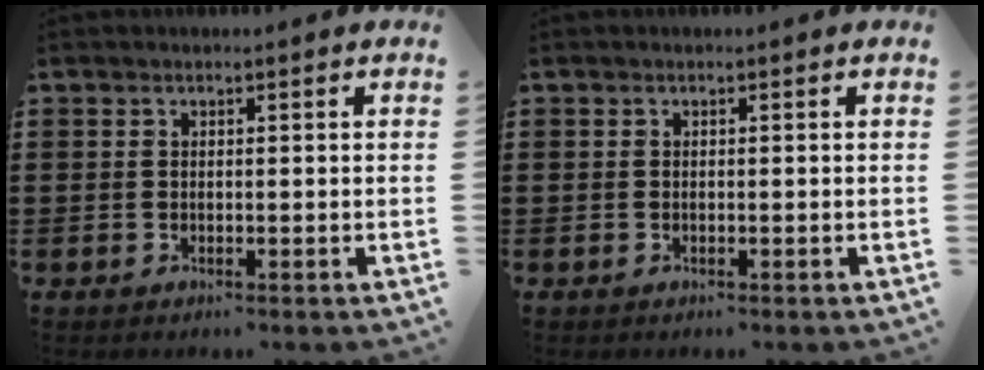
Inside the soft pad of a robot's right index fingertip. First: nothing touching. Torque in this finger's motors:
{"motor_torque": [1.10, 1.04, 0.01, 0.01]}